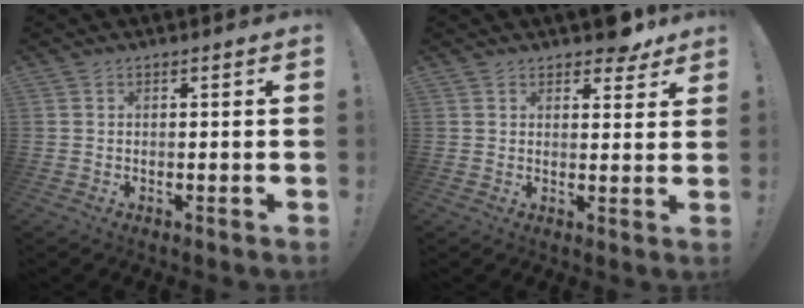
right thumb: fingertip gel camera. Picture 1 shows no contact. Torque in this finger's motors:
{"motor_torque": [-0.27, 1.06, 0.45, 0.39, 0.08]}